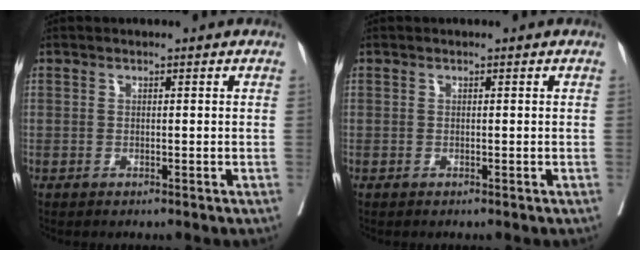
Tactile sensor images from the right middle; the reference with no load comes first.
{"total": 0.0}